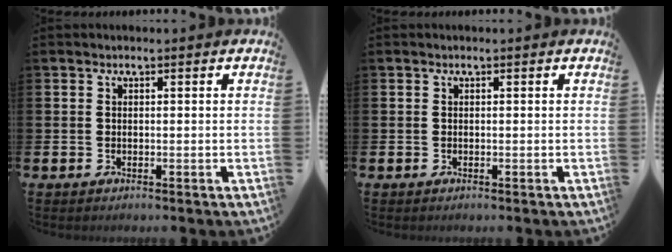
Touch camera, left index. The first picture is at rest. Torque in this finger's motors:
{"motor_torque": [0.00, 0.00, 0.01, -0.01]}